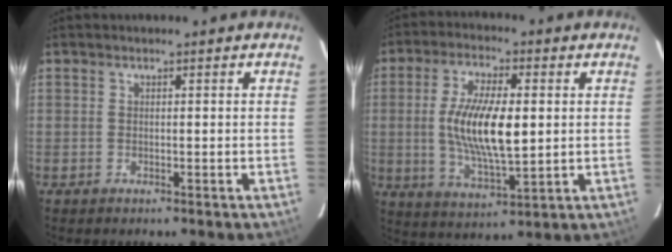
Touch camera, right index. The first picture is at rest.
{"total": 13.5, "force": [0.6, 4.9, 12.6], "torque": [-0.241, -0.004, 0.016]}